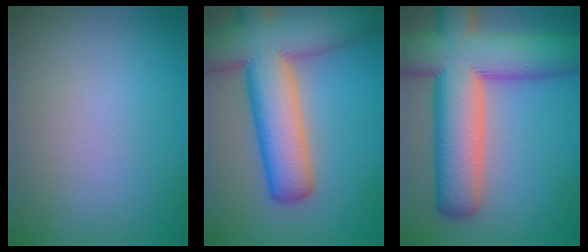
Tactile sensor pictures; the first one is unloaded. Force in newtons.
{"total": 12.9, "press": 12.9, "slide": 0.8}
{"total": 14.6, "press": 14.6, "slide": 0.7}